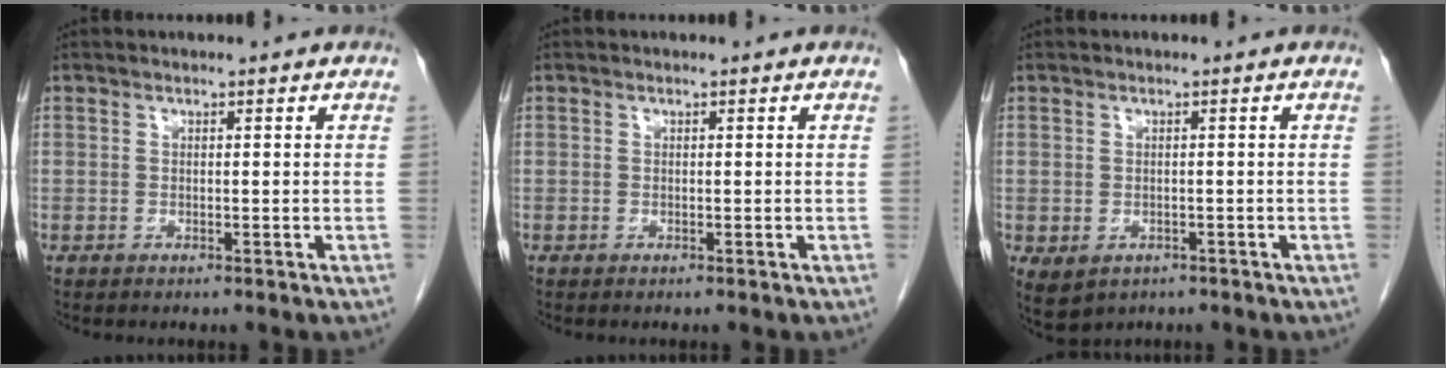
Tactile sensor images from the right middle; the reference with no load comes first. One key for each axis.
{"total": 0.0}
{"total": 4.3, "fx": -2.2, "fy": 3.0, "fz": 2.0, "tx": -0.033, "ty": -0.005, "tz": -0.024}